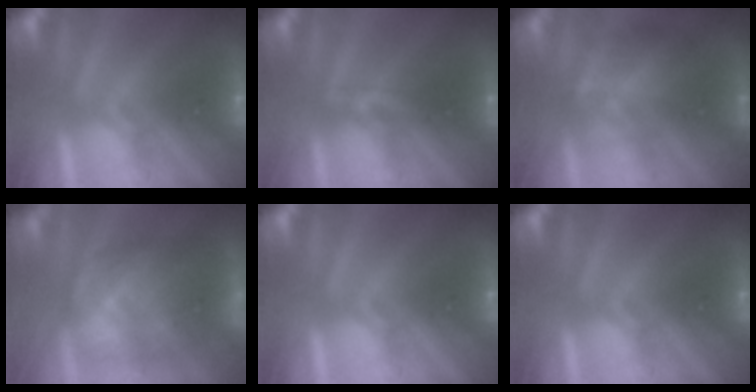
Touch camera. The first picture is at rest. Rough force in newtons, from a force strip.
{"total": 2.2}
{"total": 2.9}
{"total": 6.7}
{"total": 0.0}
{"total": 0.0}